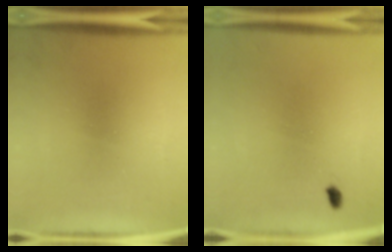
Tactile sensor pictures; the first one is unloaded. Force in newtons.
{"total": 1.1}